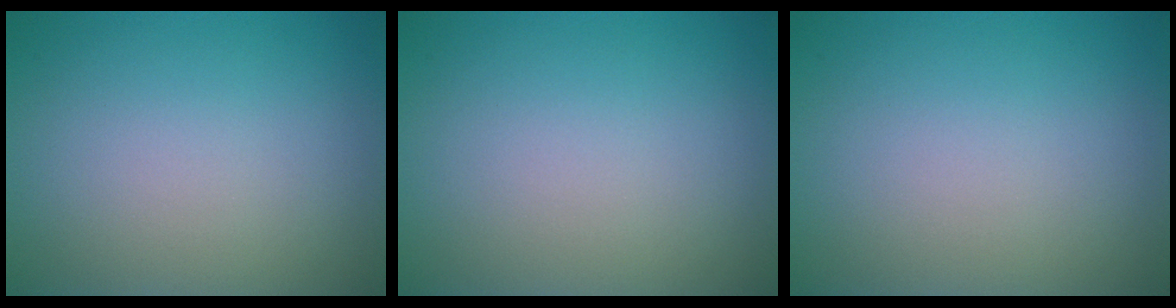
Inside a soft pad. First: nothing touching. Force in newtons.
{"total": 0.0}
{"total": 0.0}